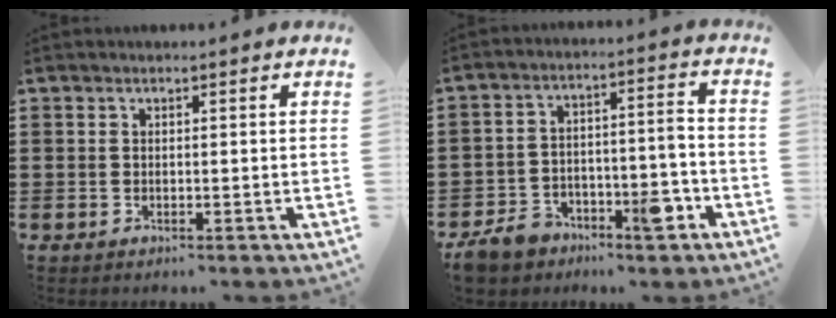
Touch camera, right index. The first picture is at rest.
{"total": 10.3, "force": [-6.3, 4.3, 6.9], "torque": [-0.116, 0.031, -0.110]}